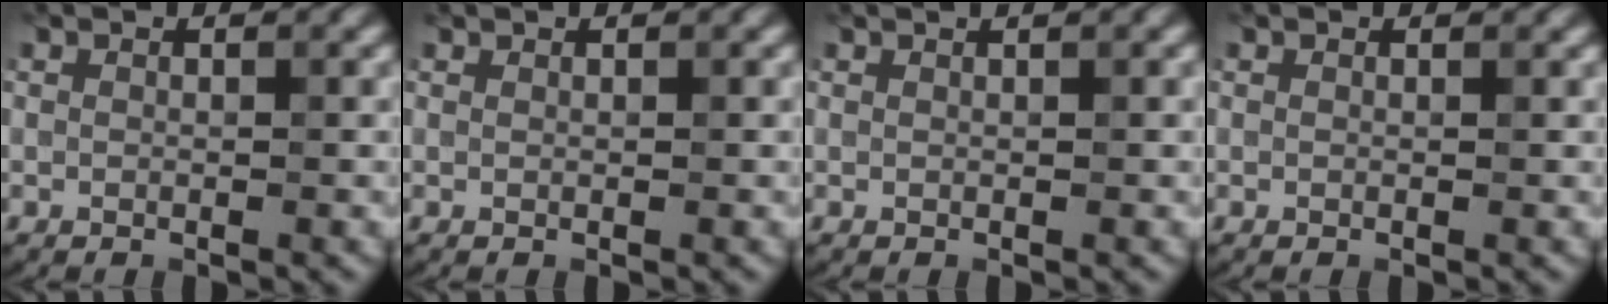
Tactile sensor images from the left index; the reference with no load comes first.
{"total": 0.0}
{"total": 0.7, "force": [0.6, 0.1, 0.4], "torque": [-0.007, -0.003, 0.004]}
{"total": 0.6, "force": [0.6, 0.1, 0.1], "torque": [-0.005, -0.005, 0.005]}